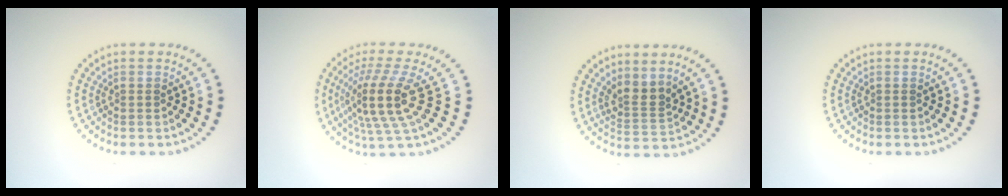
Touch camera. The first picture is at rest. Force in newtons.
{"total": 5.2, "press": 3.8, "slide": 3.5}
{"total": 2.5, "press": 1.9, "slide": 1.6}
{"total": 0.0}